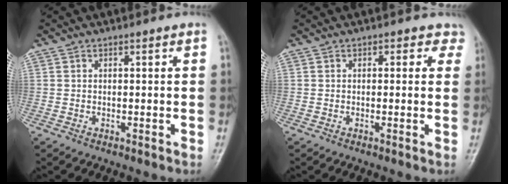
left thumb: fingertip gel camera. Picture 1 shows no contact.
{"total": 2.3, "force": [1.2, 1.7, 0.9], "torque": [0.026, 0.001, 0.001]}